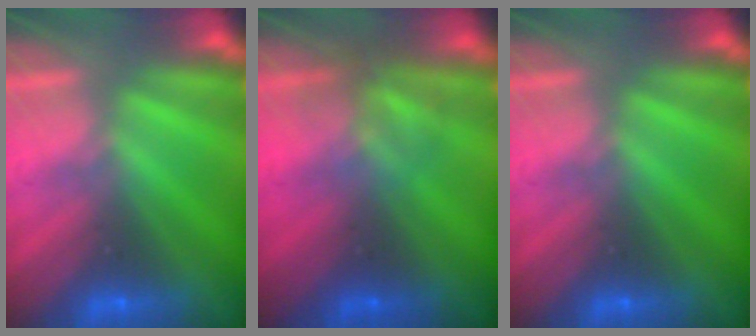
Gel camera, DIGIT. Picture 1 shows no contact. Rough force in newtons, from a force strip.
{"total": 2.5}
{"total": 0.0}